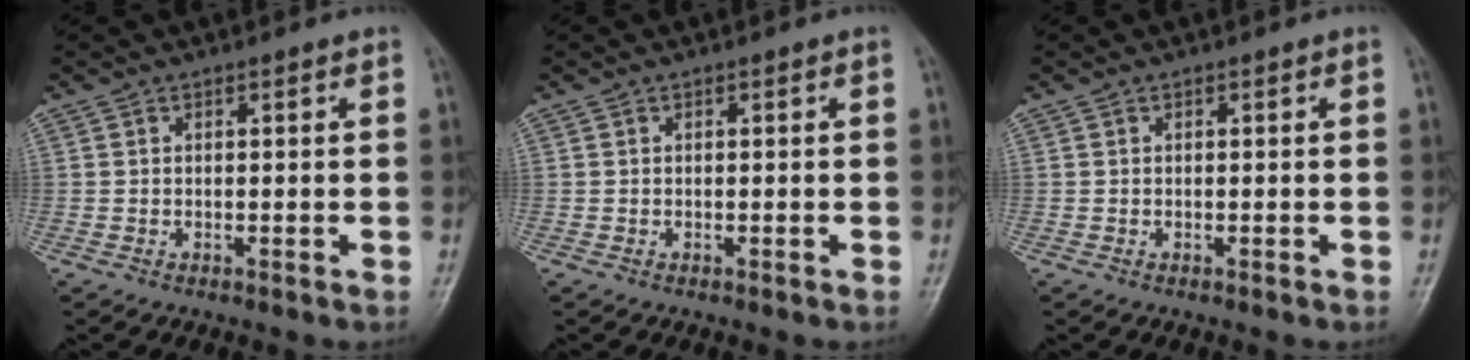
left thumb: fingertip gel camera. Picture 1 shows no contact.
{"total": 0.0}
{"total": 0.0}